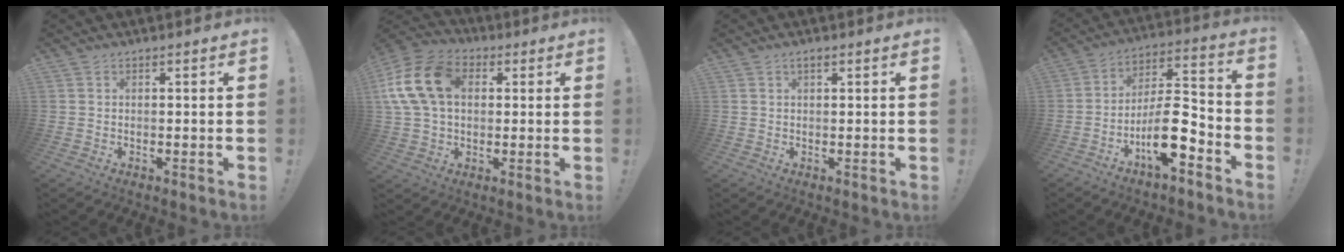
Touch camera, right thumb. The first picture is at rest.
{"total": 17.3, "force": [3.8, 12.3, 11.5], "torque": [-0.218, 0.008, 0.075]}
{"total": 1.0, "force": [0.6, 0.3, 0.8], "torque": [-0.018, 0.002, 0.011]}
{"total": 14.6, "force": [-7.0, 4.9, 11.8], "torque": [-0.208, 0.037, -0.111]}